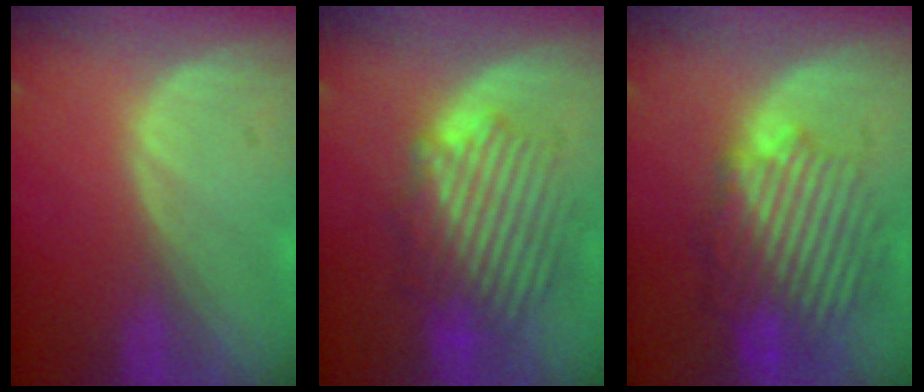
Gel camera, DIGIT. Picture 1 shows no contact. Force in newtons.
{"total": 8.8, "press": 8.4, "slide": 2.6}
{"total": 10.2, "press": 9.7, "slide": 3.0}